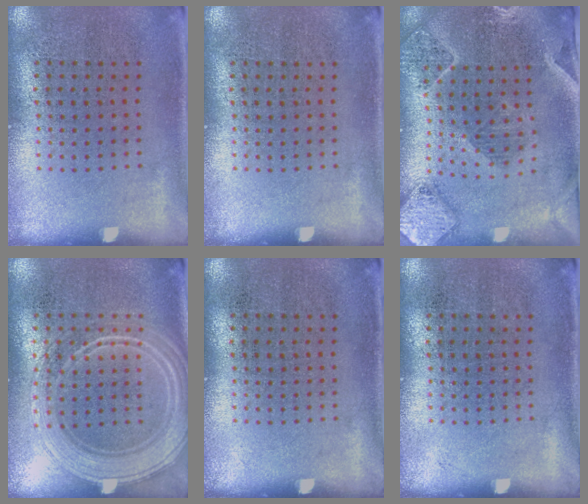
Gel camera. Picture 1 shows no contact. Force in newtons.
{"total": 0.0}
{"total": 2.4, "press": 2.2, "slide": 0.8}
{"total": 2.3, "press": 2.3, "slide": 0.4}
{"total": 0.0}
{"total": 0.0}